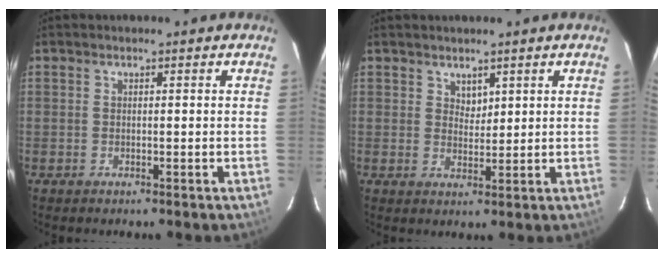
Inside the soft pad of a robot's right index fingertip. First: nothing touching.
{"total": 2.3, "force": [1.7, 1.4, 0.7], "torque": [-0.006, 0.001, 0.031]}